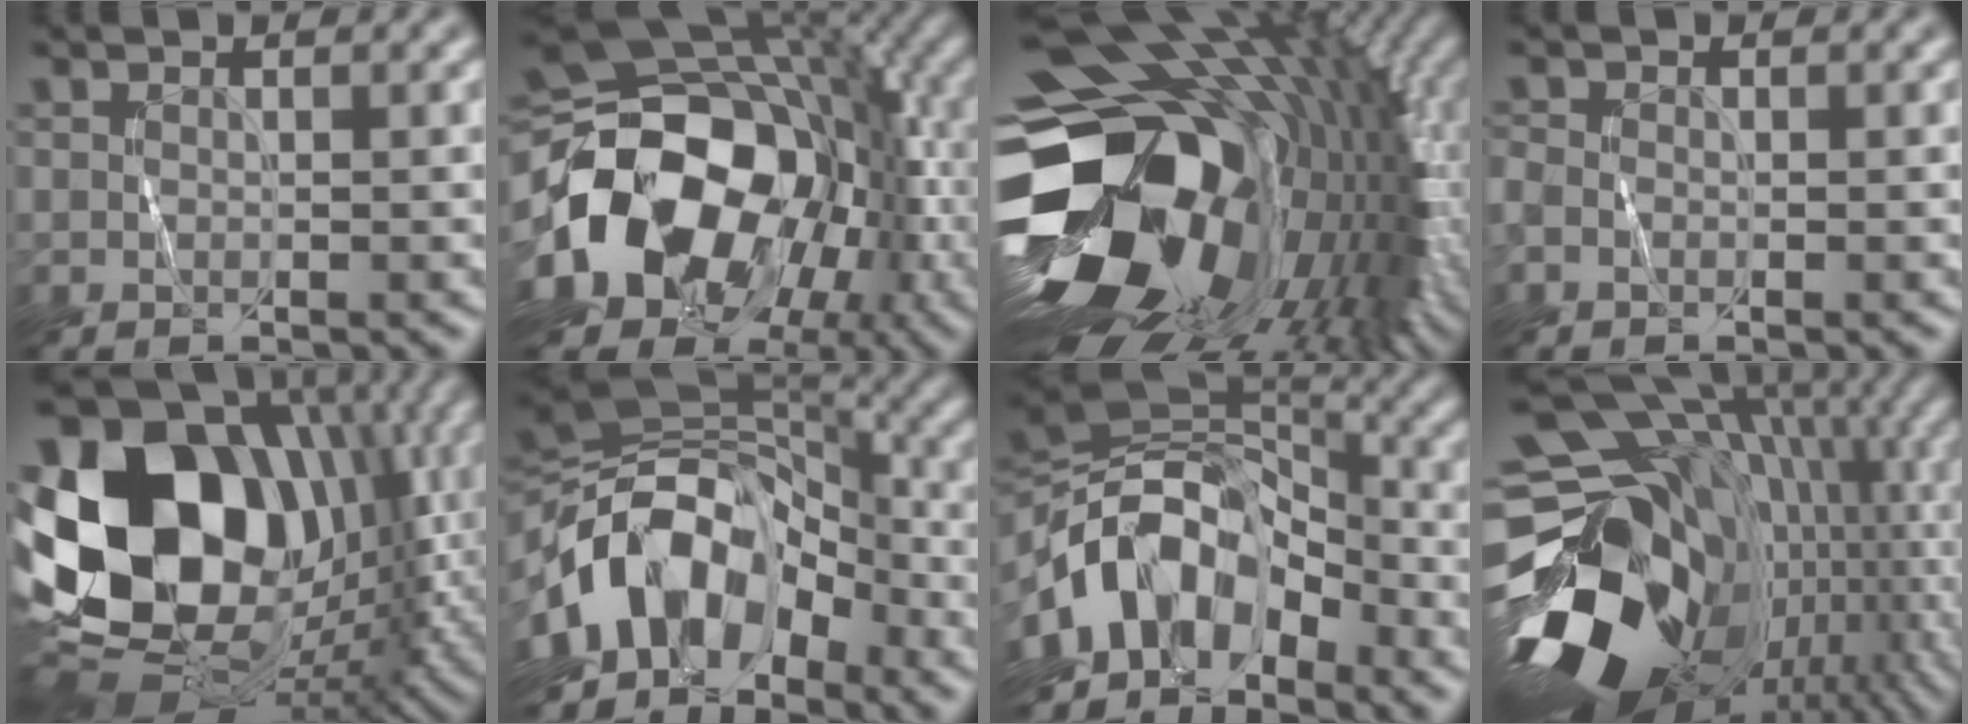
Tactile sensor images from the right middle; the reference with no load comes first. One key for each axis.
{"total": 18.0, "fx": -4.6, "fy": 13.0, "fz": 11.6, "tx": -0.207, "ty": -0.018, "tz": -0.074}
{"total": 19.9, "fx": -1.8, "fy": 14.4, "fz": 13.6, "tx": -0.255, "ty": -0.028, "tz": -0.009}
{"total": 1.0, "fx": -0.6, "fy": 0.6, "fz": 0.5, "tx": -0.014, "ty": 0.000, "tz": -0.016}
{"total": 19.7, "fx": 1.9, "fy": 14.9, "fz": 12.8, "tx": -0.227, "ty": 0.004, "tz": 0.054}
{"total": 11.9, "fx": -5.0, "fy": 7.4, "fz": 7.8, "tx": -0.130, "ty": 0.024, "tz": -0.109}
{"total": 10.7, "fx": -5.2, "fy": 6.2, "fz": 6.9, "tx": -0.110, "ty": 0.017, "tz": -0.112}
{"total": 20.4, "fx": -4.0, "fy": 15.1, "fz": 13.1, "tx": -0.217, "ty": -0.021, "tz": -0.041}